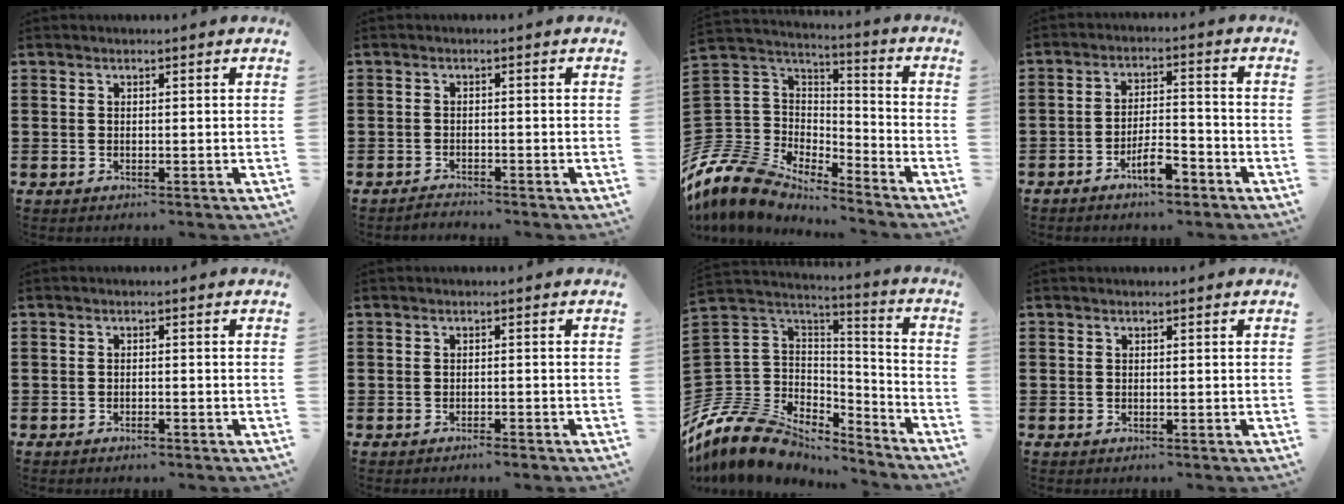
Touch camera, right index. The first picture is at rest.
{"total": 1.3, "force": [-1.3, 0.1, -0.1], "torque": [-0.002, 0.005, -0.028]}
{"total": 10.3, "force": [-8.9, 4.7, 2.1], "torque": [-0.096, -0.003, -0.188]}
{"total": 5.9, "force": [-3.8, 1.7, 4.1], "torque": [-0.081, 0.008, -0.072]}
{"total": 0.9, "force": [-0.7, 0.1, 0.5], "torque": [-0.013, -0.005, -0.013]}
{"total": 1.0, "force": [-0.9, 0.1, 0.3], "torque": [-0.010, -0.002, -0.018]}
{"total": 12.6, "force": [-8.8, 8.0, 4.2], "torque": [-0.126, 0.015, -0.166]}
{"total": 0.0}